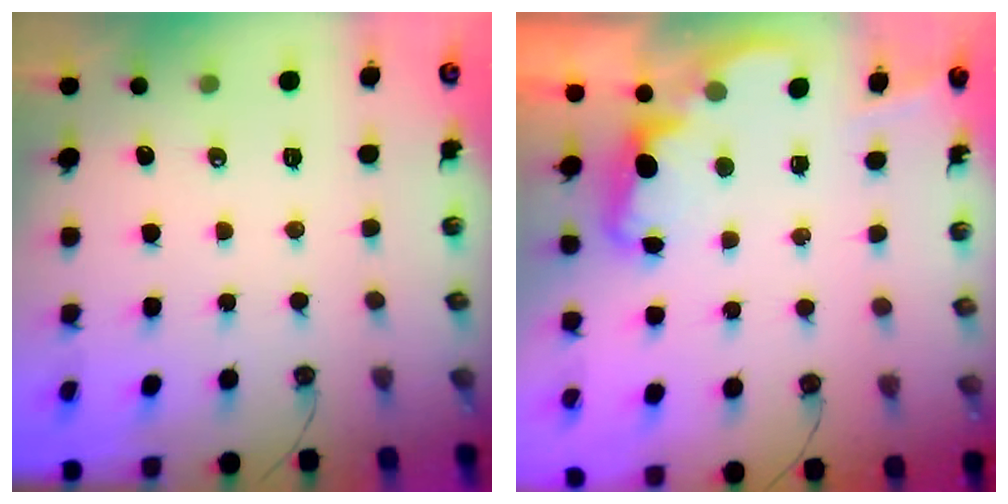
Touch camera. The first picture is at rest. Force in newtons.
{"total": 2.2, "press": 2.1, "slide": 0.5}